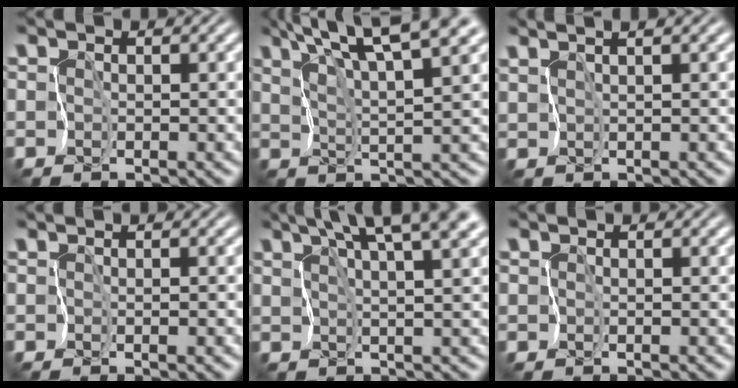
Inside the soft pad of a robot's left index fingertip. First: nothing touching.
{"total": 8.8, "force": [6.3, 1.4, 6.1], "torque": [-0.106, 0.021, 0.084]}
{"total": 3.4, "force": [2.6, 0.4, 2.1], "torque": [-0.038, 0.017, 0.035]}
{"total": 0.0}
{"total": 9.7, "force": [6.3, 2.5, 6.8], "torque": [-0.103, 0.028, 0.080]}
{"total": 0.0}